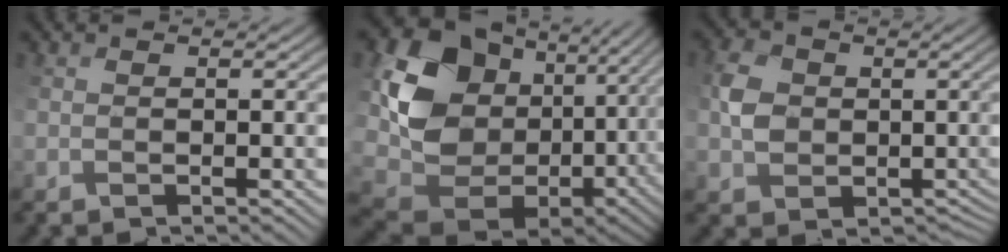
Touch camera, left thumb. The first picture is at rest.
{"total": 17.7, "force": [4.2, 14.1, 9.9], "torque": [-0.247, -0.024, 0.122]}
{"total": 4.7, "force": [1.1, 4.4, 1.4], "torque": [-0.031, 0.008, 0.012]}